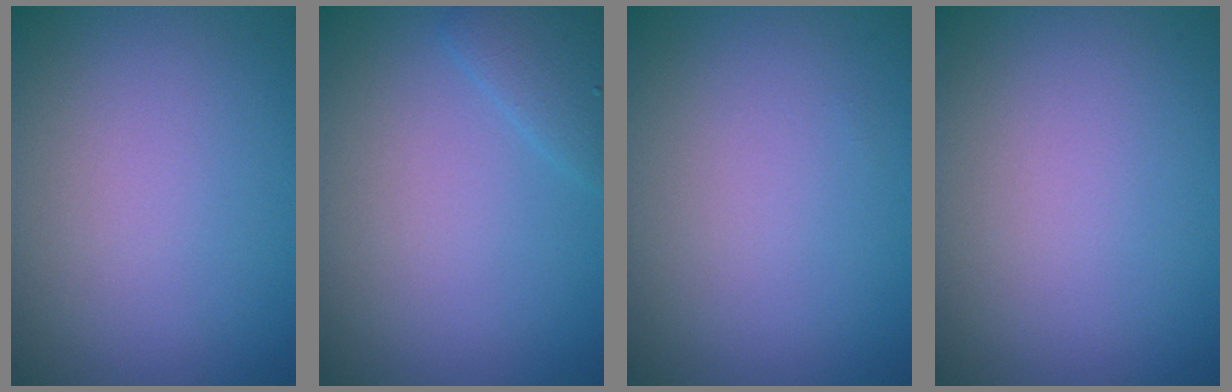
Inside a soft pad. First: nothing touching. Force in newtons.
{"total": 1.6, "press": 1.6, "slide": 0.1}
{"total": 0.0}
{"total": 0.0}